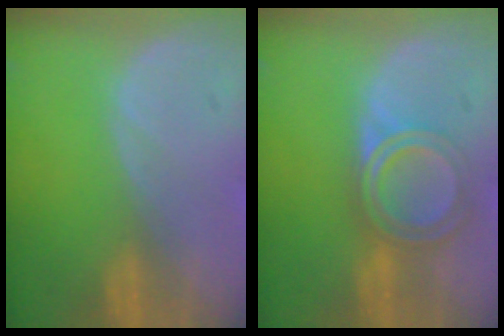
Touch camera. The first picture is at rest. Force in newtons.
{"total": 6.4, "press": 5.4, "slide": 3.5}